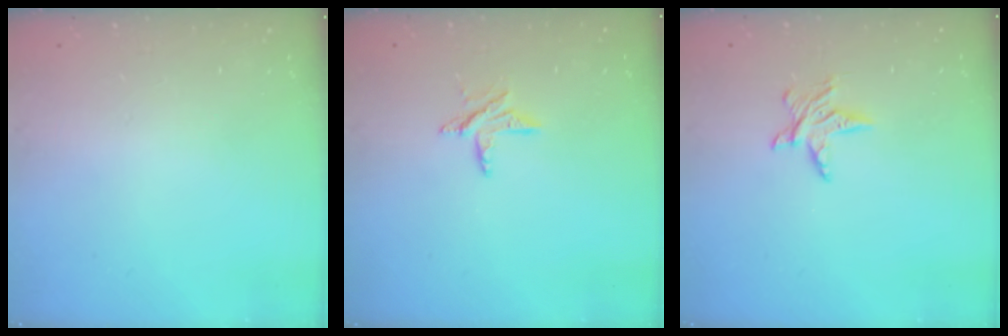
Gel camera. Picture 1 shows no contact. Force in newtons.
{"total": 6.7, "press": 6.7, "slide": 0.6}
{"total": 5.8, "press": 5.8, "slide": 0.5}